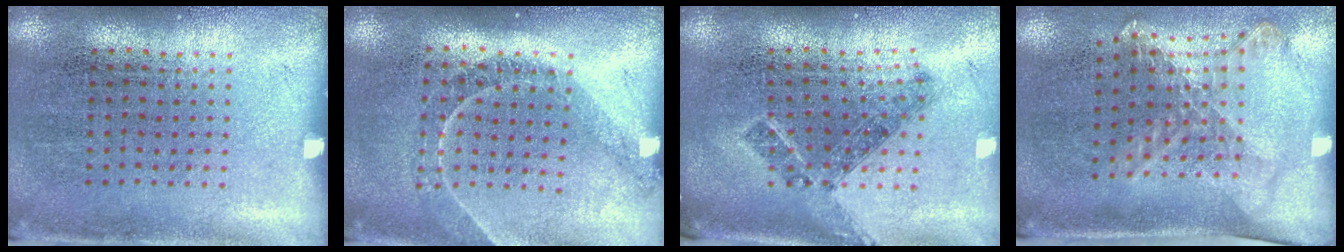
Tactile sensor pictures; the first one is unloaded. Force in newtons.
{"total": 1.3, "press": 1.2, "slide": 0.4}
{"total": 1.1, "press": 0.9, "slide": 0.7}
{"total": 1.9, "press": 1.4, "slide": 1.3}